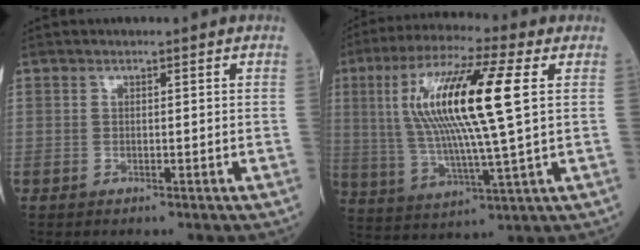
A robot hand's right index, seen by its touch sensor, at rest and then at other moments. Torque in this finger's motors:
{"motor_torque": [1.73, 0.41, 1.06, 0.21]}